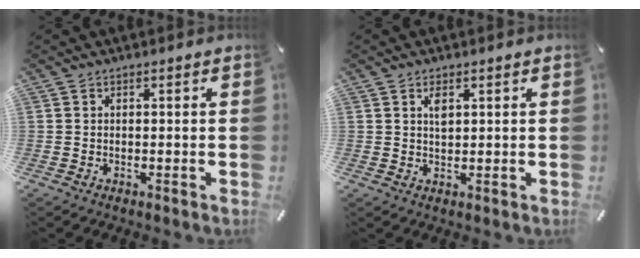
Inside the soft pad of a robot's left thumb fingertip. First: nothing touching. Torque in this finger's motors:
{"motor_torque": [0.69, 0.63, 0.86, -0.20, -0.09]}